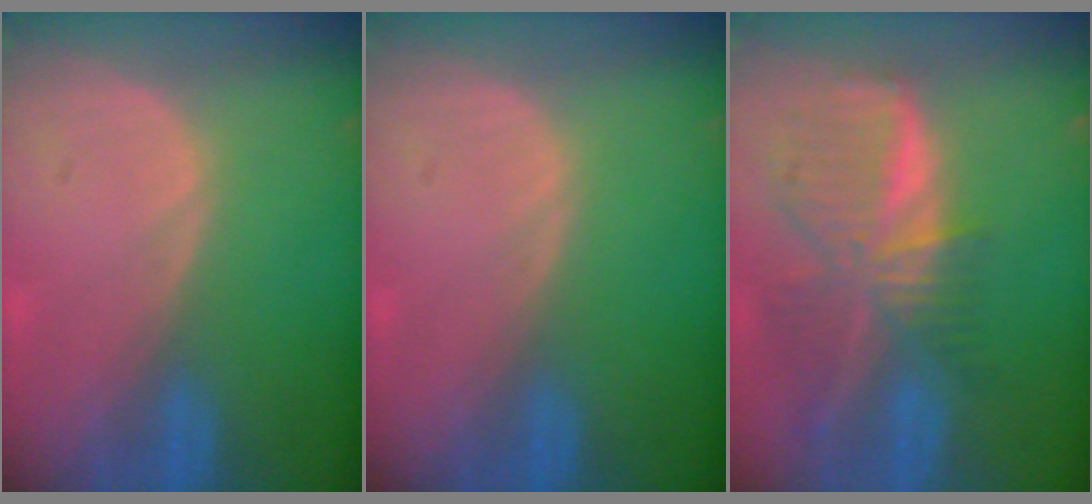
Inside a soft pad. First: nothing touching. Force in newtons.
{"total": 0.0}
{"total": 9.3, "press": 8.2, "slide": 4.5}